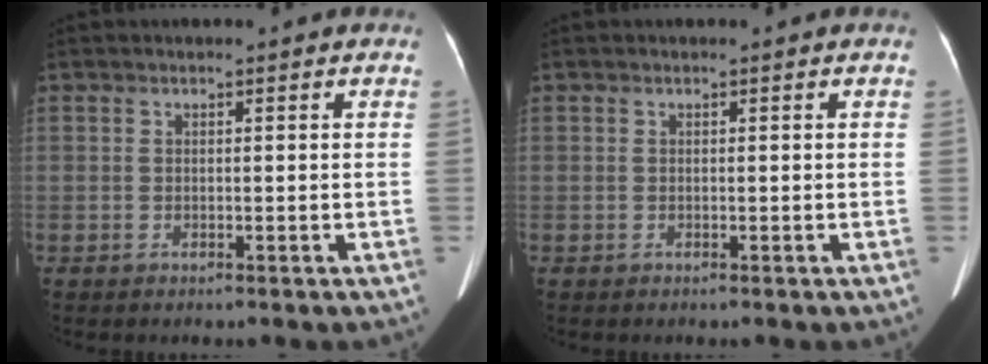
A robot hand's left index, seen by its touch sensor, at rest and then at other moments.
{"total": 0.0}